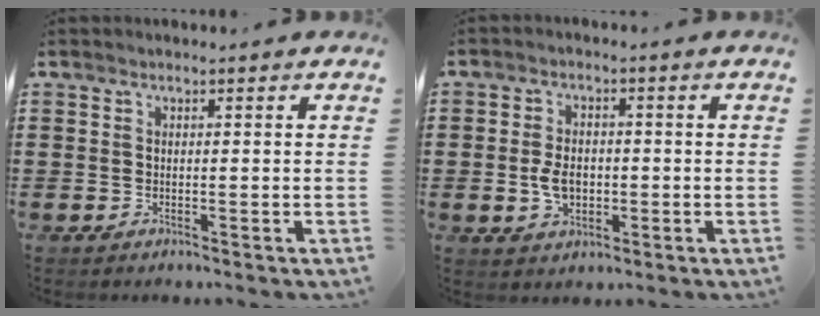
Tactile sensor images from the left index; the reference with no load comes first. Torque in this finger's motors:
{"motor_torque": [1.07, 1.07, 0.18, 0.07]}